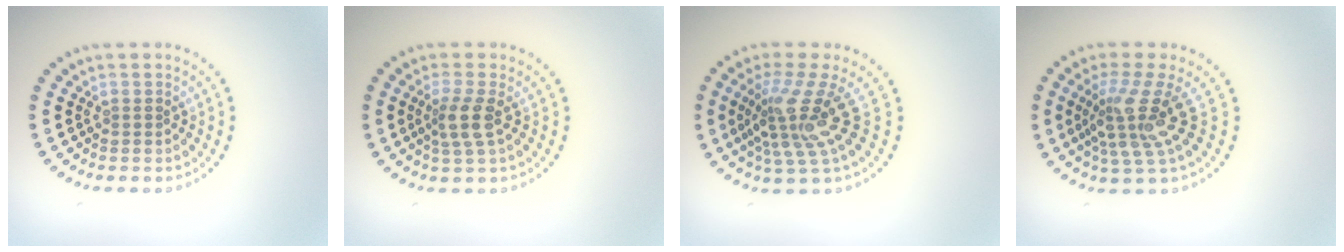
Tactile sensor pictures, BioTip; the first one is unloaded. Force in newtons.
{"total": 2.5, "press": 2.0, "slide": 1.5}
{"total": 4.7, "press": 3.1, "slide": 3.6}
{"total": 4.6, "press": 3.2, "slide": 3.3}